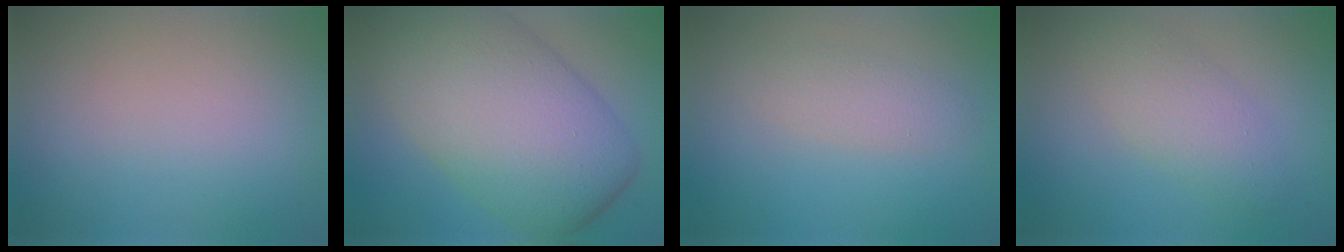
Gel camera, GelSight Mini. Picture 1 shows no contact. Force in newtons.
{"total": 13.3, "press": 13.3, "slide": 0.7}
{"total": 2.0, "press": 2.0, "slide": 0.1}
{"total": 3.1, "press": 3.1, "slide": 0.1}